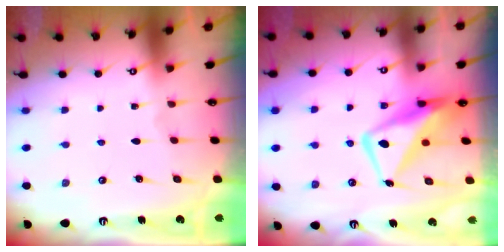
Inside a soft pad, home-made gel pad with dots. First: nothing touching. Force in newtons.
{"total": 12.6, "press": 12.5, "slide": 1.2}